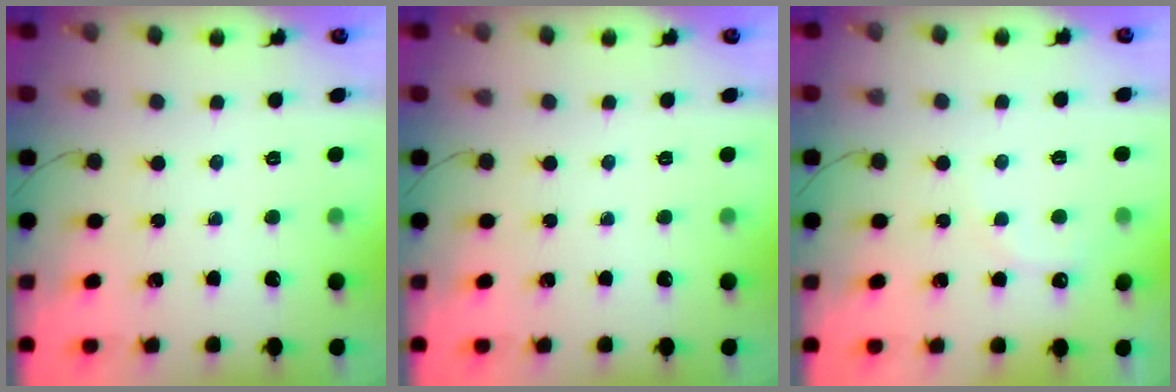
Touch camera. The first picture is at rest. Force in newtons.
{"total": 0.0}
{"total": 6.8, "press": 6.7, "slide": 1.2}